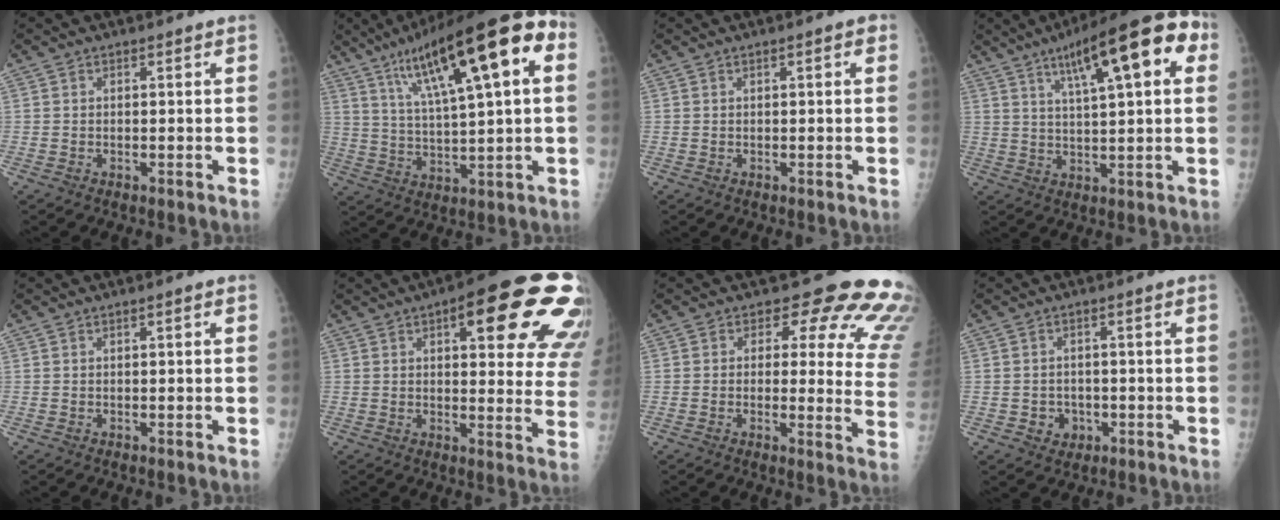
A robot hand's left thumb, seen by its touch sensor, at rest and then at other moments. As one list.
[{"total": 22.5, "force": [8.7, 5.6, 20.0], "torque": [-0.308, 0.014, 0.141]}, {"total": 1.6, "force": [0.5, 0.5, 1.4], "torque": [-0.017, 0.004, 0.004]}, {"total": 17.6, "force": [7.1, 4.8, 15.4], "torque": [-0.201, 0.011, 0.101]}, {"total": 0.8, "force": [0.2, 0.1, 0.7], "torque": [-0.016, 0.002, 0.003]}, {"total": 24.2, "force": [10.7, 7.9, 20.2], "torque": [-0.193, -0.014, 0.135]}, {"total": 15.6, "force": [11.2, 7.0, 8.3], "torque": [-0.032, -0.074, 0.094]}, {"total": 3.3, "force": [-1.1, 3.0, 0.9], "torque": [0.004, 0.005, -0.009]}]